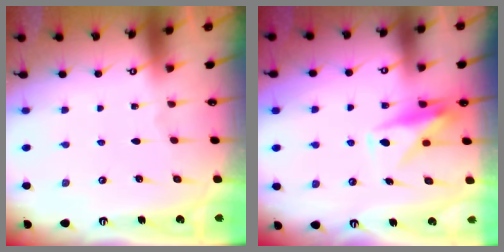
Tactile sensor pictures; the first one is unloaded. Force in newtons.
{"total": 10.2, "press": 10.2, "slide": 0.6}